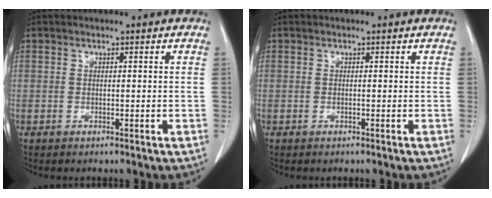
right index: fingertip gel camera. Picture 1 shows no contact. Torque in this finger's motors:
{"motor_torque": [-0.04, 0.02, 0.00, 0.00]}